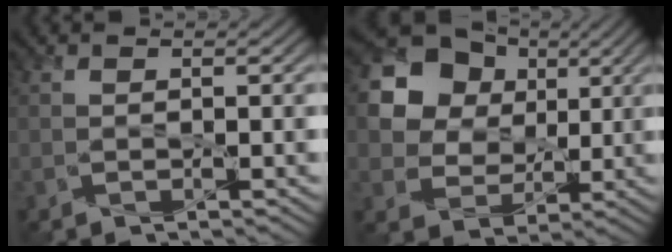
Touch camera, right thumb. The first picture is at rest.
{"total": 15.9, "force": [6.5, 13.4, 5.4], "torque": [-0.182, 0.035, 0.134]}